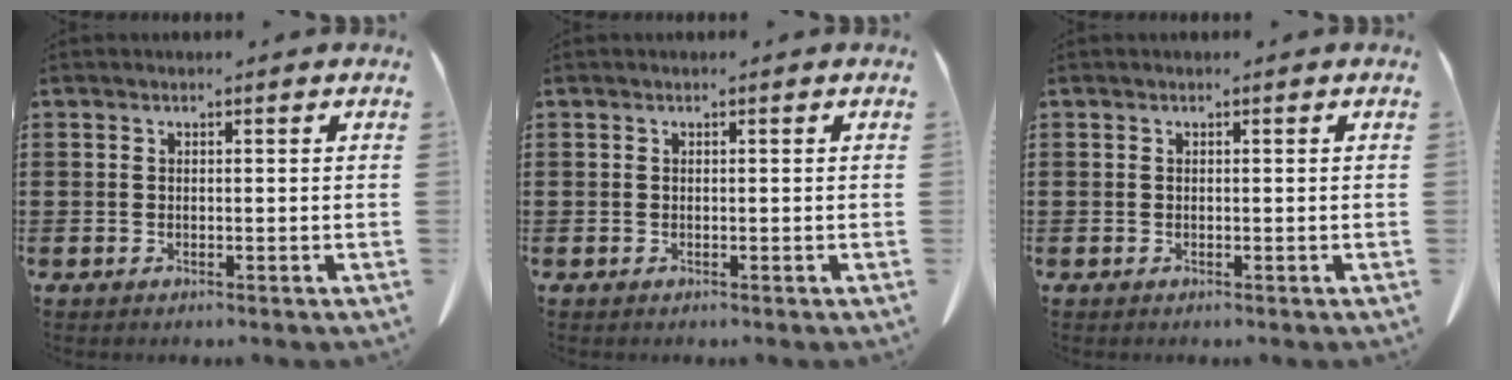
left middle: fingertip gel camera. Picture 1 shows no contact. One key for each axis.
{"total": 0.0}
{"total": 0.0}